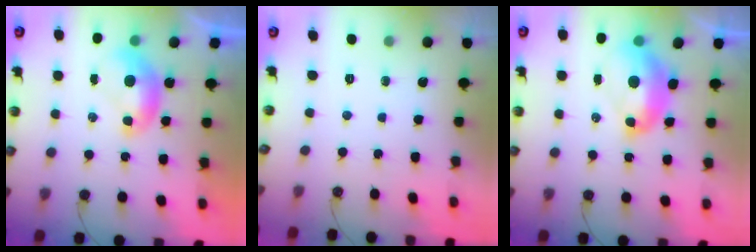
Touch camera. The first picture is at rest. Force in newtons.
{"total": 0.0}
{"total": 4.8, "press": 4.7, "slide": 0.8}